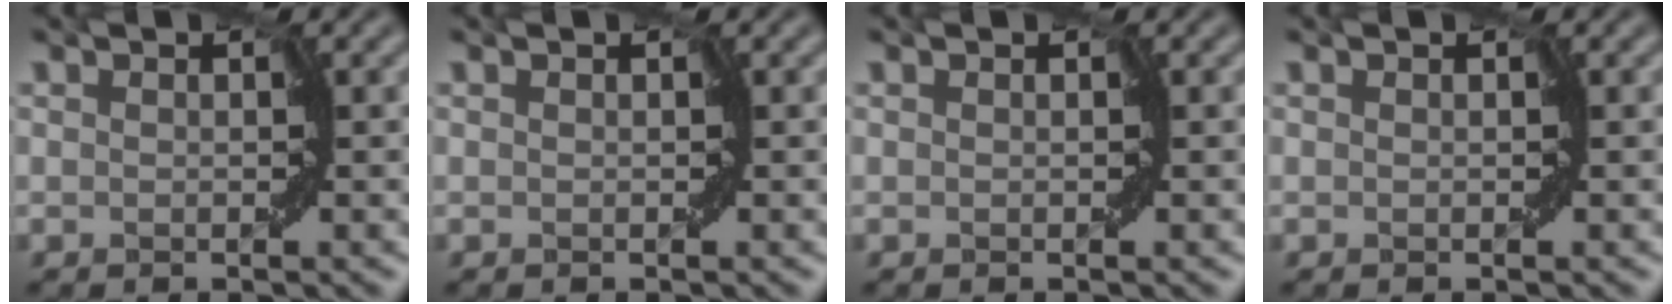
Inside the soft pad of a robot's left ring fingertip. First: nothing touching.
{"total": 0.0}
{"total": 0.0}
{"total": 0.0}